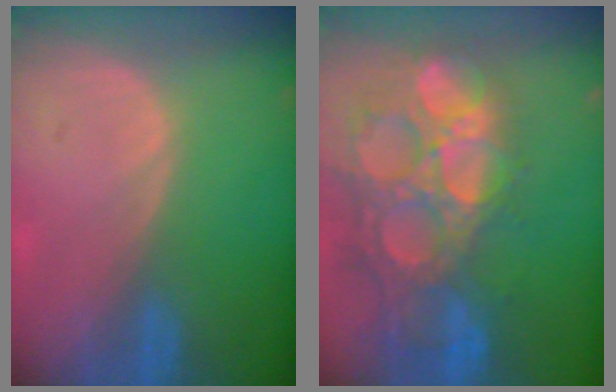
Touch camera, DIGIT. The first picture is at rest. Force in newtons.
{"total": 15.1, "press": 12.5, "slide": 8.5}